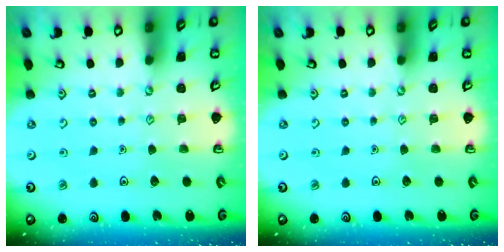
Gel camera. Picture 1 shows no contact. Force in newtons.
{"total": 0.0}